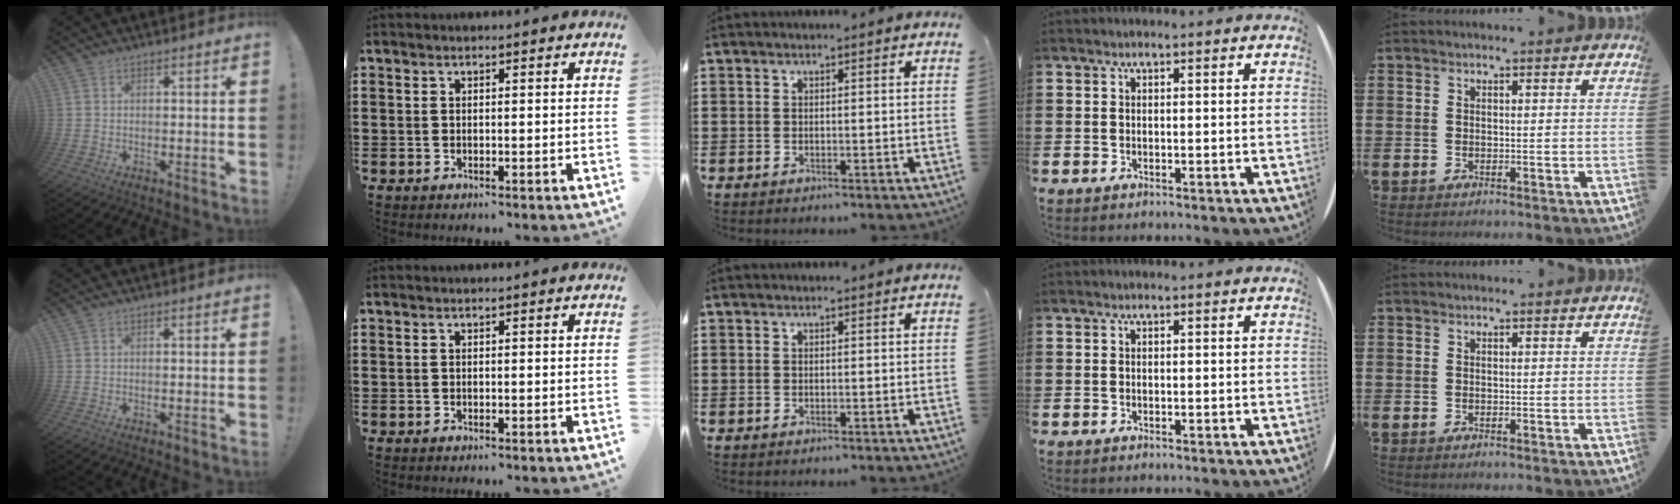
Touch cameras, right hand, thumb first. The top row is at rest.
{}